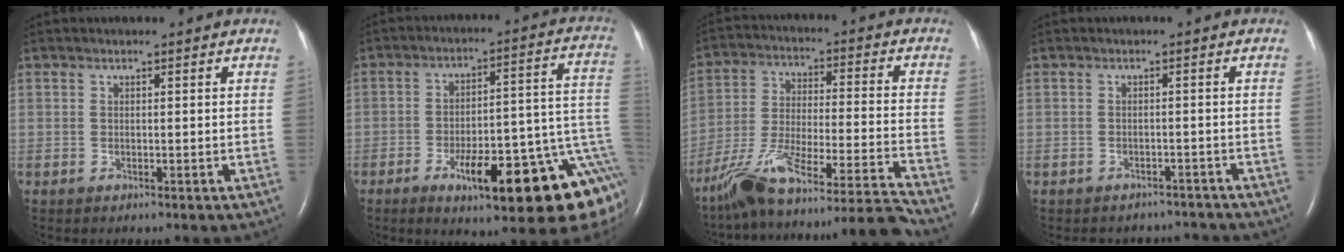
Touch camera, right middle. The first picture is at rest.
{"total": 19.6, "force": [-9.1, 3.8, 17.0], "torque": [-0.127, 0.019, -0.122]}
{"total": 20.8, "force": [-17.7, -1.4, 10.7], "torque": [-0.169, -0.015, -0.295]}
{"total": 5.3, "force": [-5.0, 1.7, -0.2], "torque": [0.003, 0.009, -0.056]}